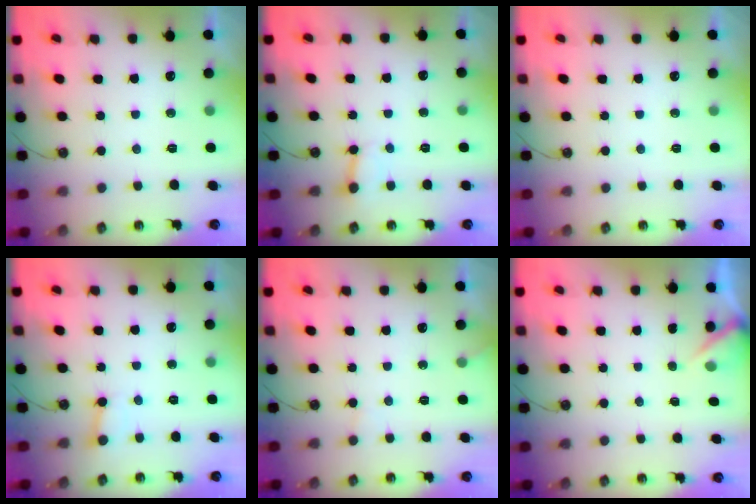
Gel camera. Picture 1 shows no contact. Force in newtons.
{"total": 2.6, "press": 2.6, "slide": 0.1}
{"total": 0.0}
{"total": 2.5, "press": 2.4, "slide": 0.4}
{"total": 5.2, "press": 5.2, "slide": 0.4}
{"total": 3.1, "press": 3.1, "slide": 0.3}